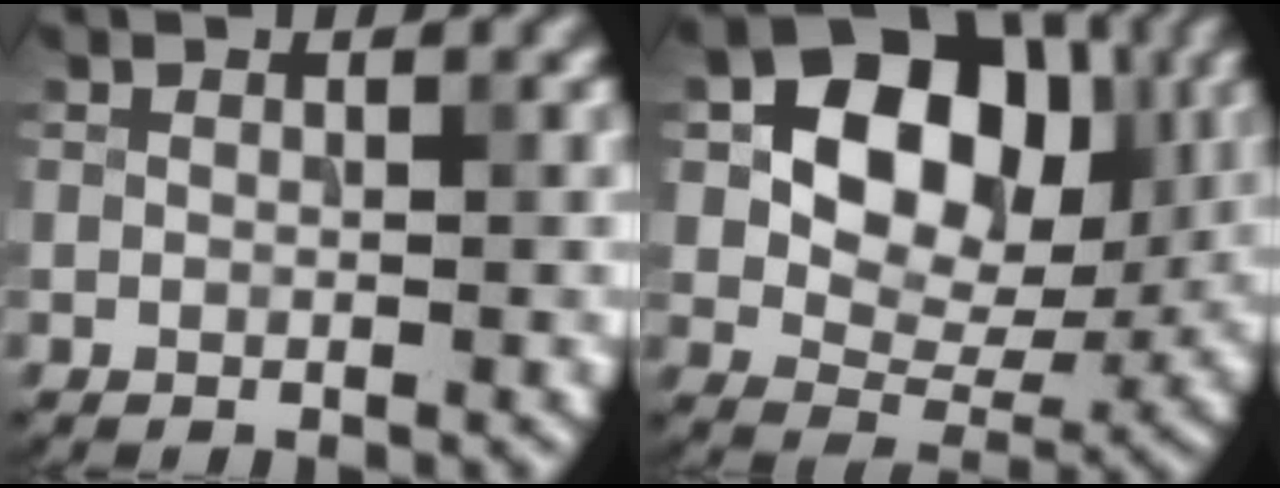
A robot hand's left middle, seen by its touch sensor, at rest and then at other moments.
{"total": 11.7, "force": [2.7, 8.1, 8.0], "torque": [-0.115, 0.001, 0.035]}